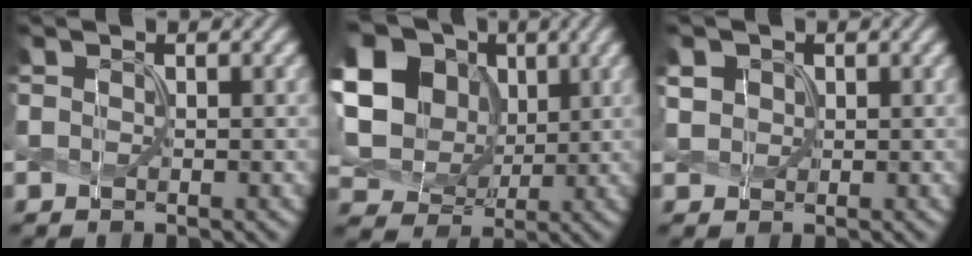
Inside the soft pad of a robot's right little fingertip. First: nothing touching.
{"total": 16.7, "force": [4.7, 13.8, 8.2], "torque": [-0.208, 0.019, 0.083]}
{"total": 1.6, "force": [0.6, 1.4, 0.5], "torque": [-0.018, -0.001, 0.012]}